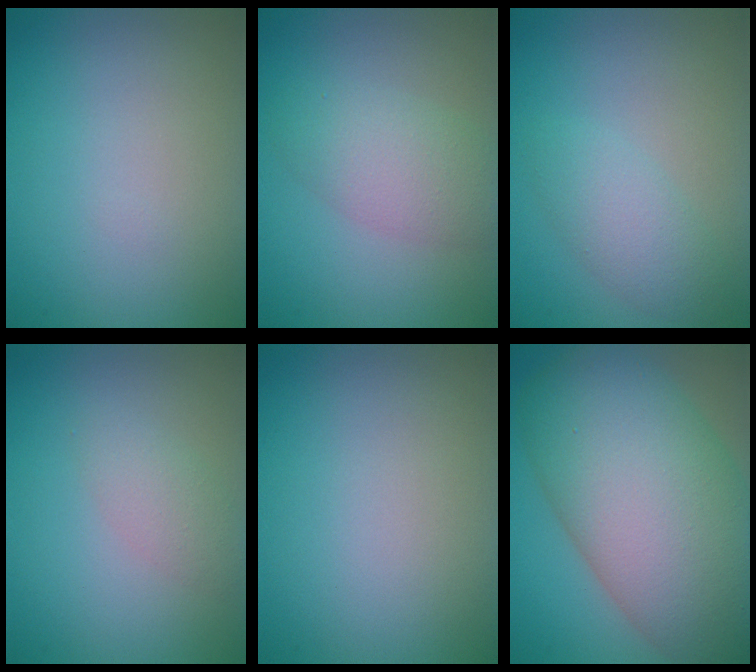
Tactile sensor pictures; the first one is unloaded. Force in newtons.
{"total": 3.9, "press": 3.9, "slide": 0.1}
{"total": 2.7, "press": 2.7, "slide": 0.1}
{"total": 2.0, "press": 2.0, "slide": 0.1}
{"total": 0.0}
{"total": 15.7, "press": 15.6, "slide": 0.7}